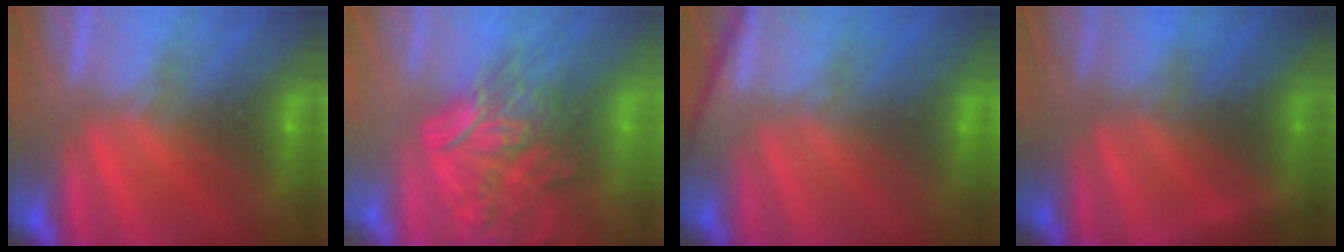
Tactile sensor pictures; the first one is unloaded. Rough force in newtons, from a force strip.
{"total": 6.0}
{"total": 8.5}
{"total": 6.9}